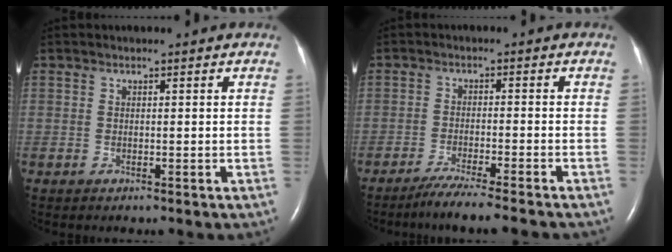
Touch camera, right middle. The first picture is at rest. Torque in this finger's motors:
{"motor_torque": [0.70, -0.72, 0.05, 0.07]}